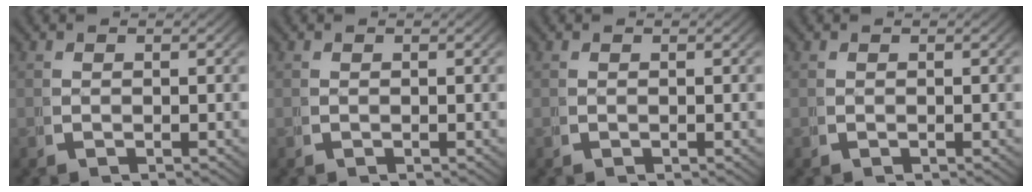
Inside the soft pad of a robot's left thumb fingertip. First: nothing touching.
{"total": 0.0}
{"total": 0.0}
{"total": 0.0}